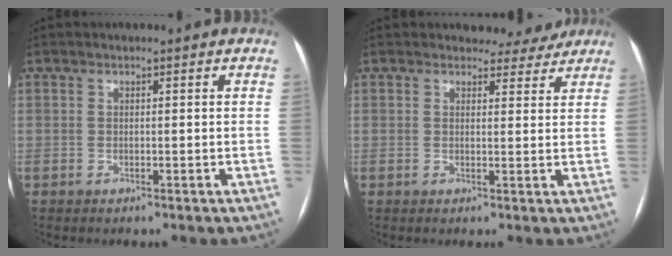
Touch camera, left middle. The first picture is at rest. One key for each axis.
{"total": 4.1, "fx": 3.8, "fy": 1.5, "fz": 0.2, "tx": 0.003, "ty": -0.003, "tz": 0.036}